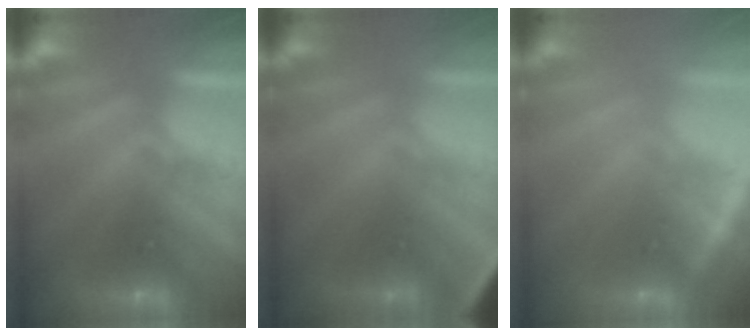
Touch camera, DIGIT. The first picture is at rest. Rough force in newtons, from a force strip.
{"total": 2.8}
{"total": 2.3}